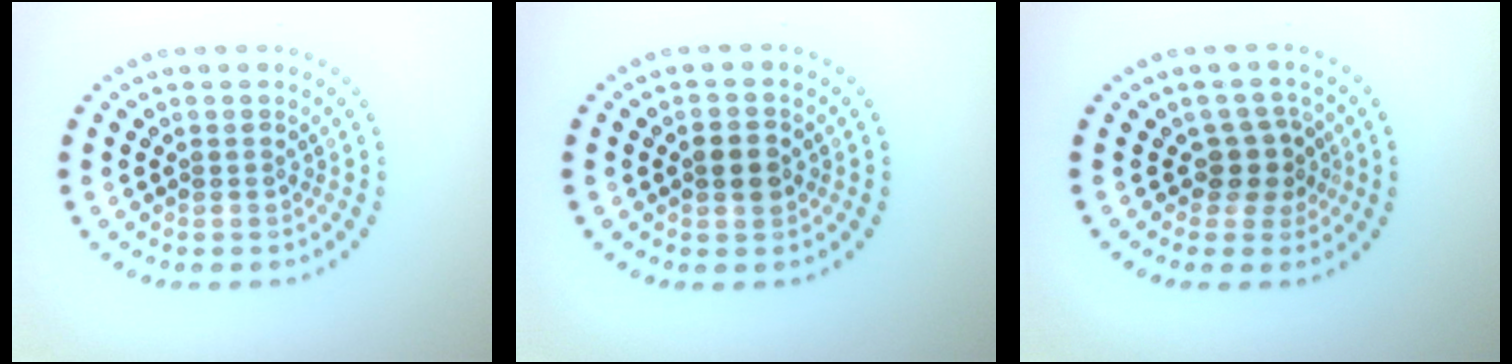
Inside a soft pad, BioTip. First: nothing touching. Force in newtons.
{"total": 2.3, "press": 2.3, "slide": 0.0}
{"total": 2.5, "press": 2.0, "slide": 1.6}